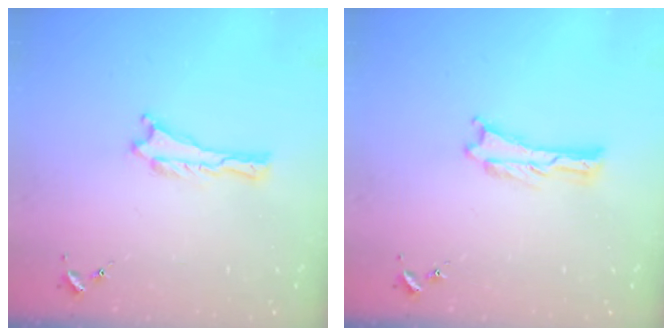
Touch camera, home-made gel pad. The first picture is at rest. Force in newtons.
{"total": 0.0}